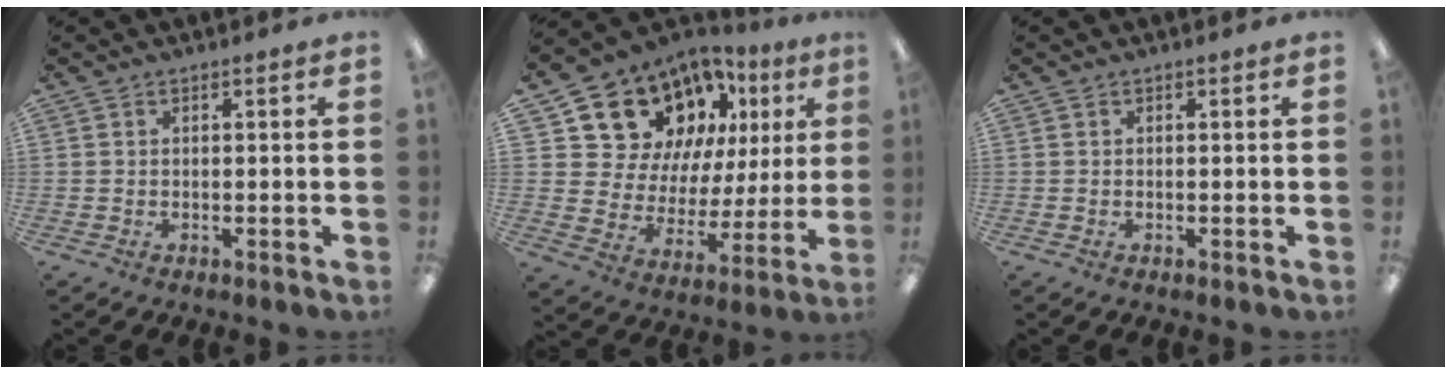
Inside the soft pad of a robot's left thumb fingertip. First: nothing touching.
{"total": 17.3, "force": [11.9, 11.0, 6.0], "torque": [-0.128, -0.081, 0.231]}
{"total": 0.0}